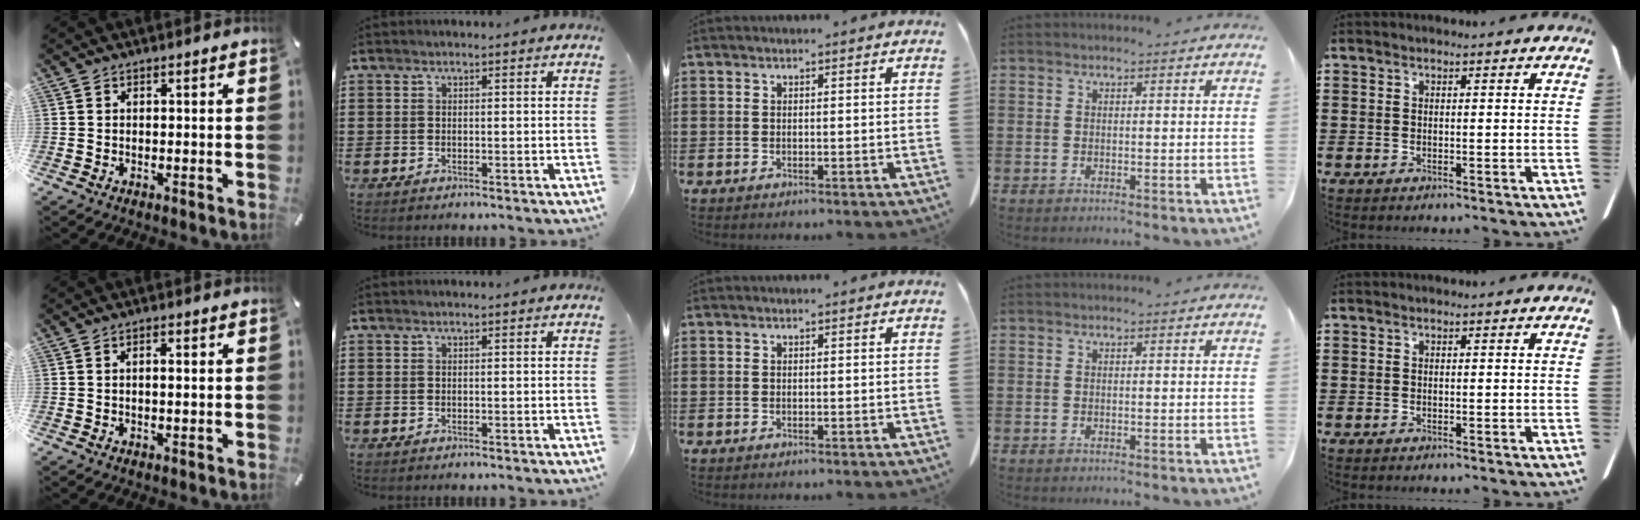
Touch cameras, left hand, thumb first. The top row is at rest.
{"thumb": {"total": 1.8, "force": [0.2, 0.7, 1.7], "torque": [-0.033, 0.004, 0.002]}}